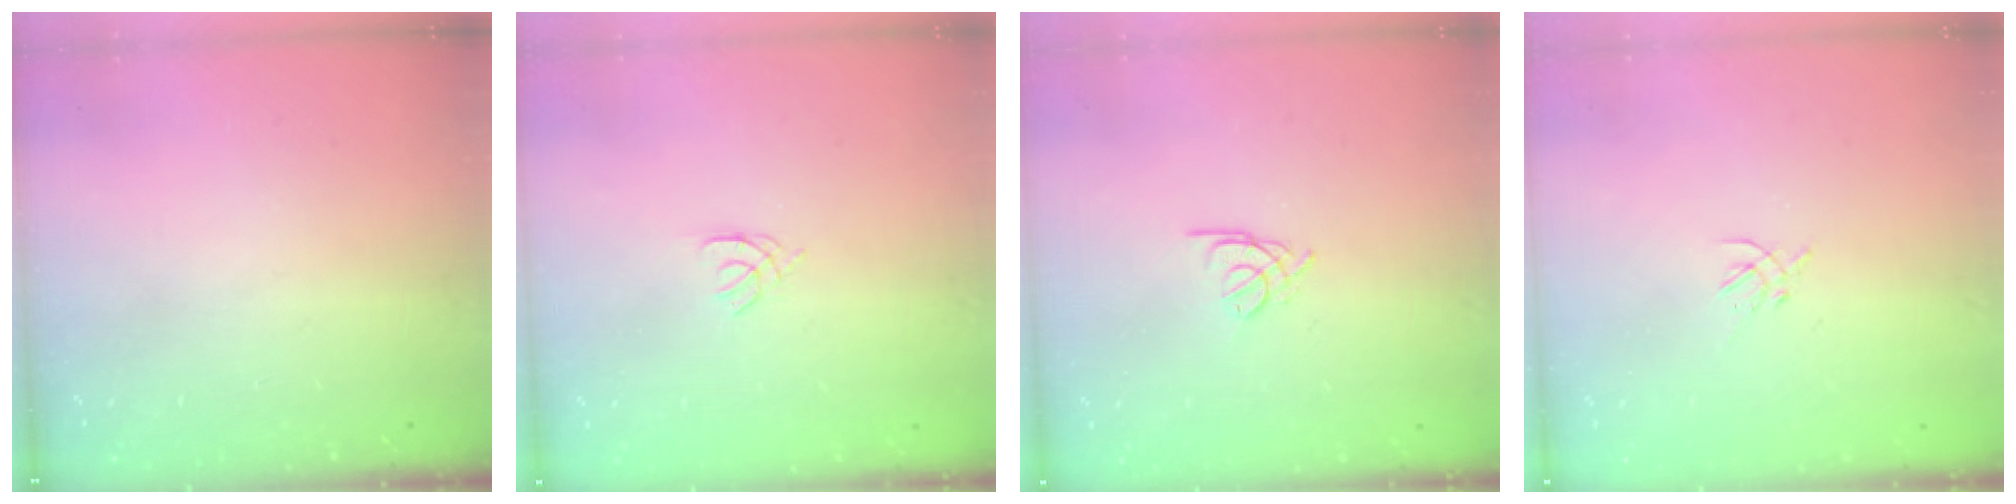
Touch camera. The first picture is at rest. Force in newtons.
{"total": 1.1, "press": 1.0, "slide": 0.3}
{"total": 2.7, "press": 2.6, "slide": 0.5}
{"total": 1.4, "press": 1.3, "slide": 0.5}